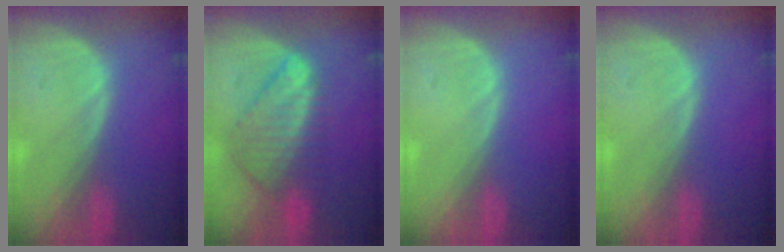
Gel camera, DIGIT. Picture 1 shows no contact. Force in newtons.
{"total": 8.9, "press": 7.7, "slide": 4.6}
{"total": 0.0}
{"total": 0.0}